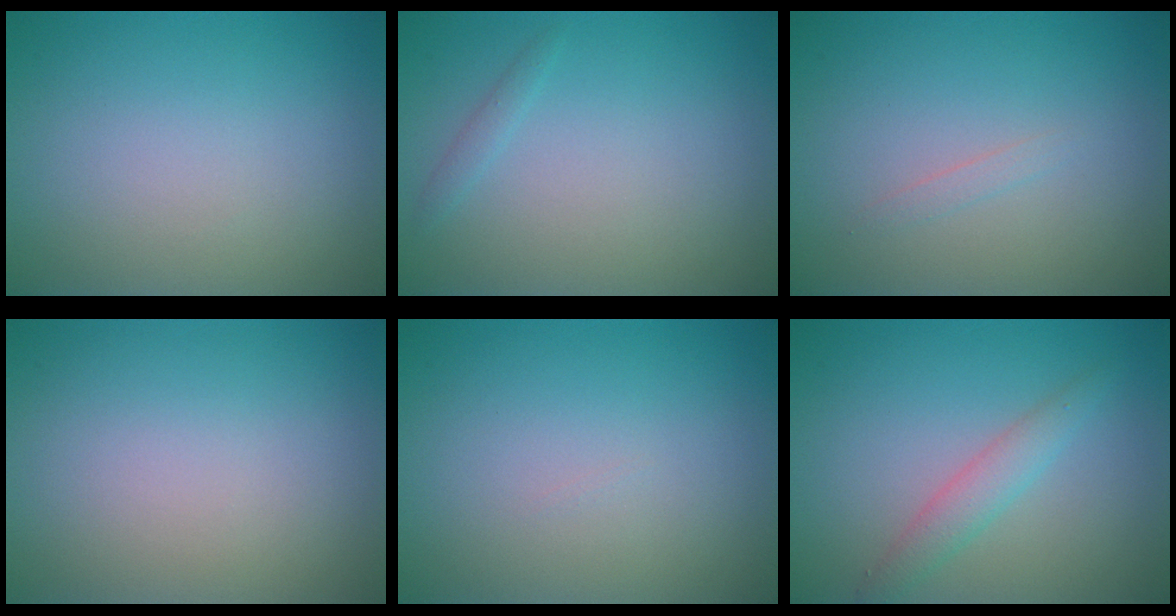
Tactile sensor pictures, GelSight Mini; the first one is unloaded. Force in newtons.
{"total": 0.8, "press": 0.8, "slide": 0.1}
{"total": 0.6, "press": 0.6, "slide": 0.0}
{"total": 0.0}
{"total": 0.0}
{"total": 2.2, "press": 2.2, "slide": 0.1}